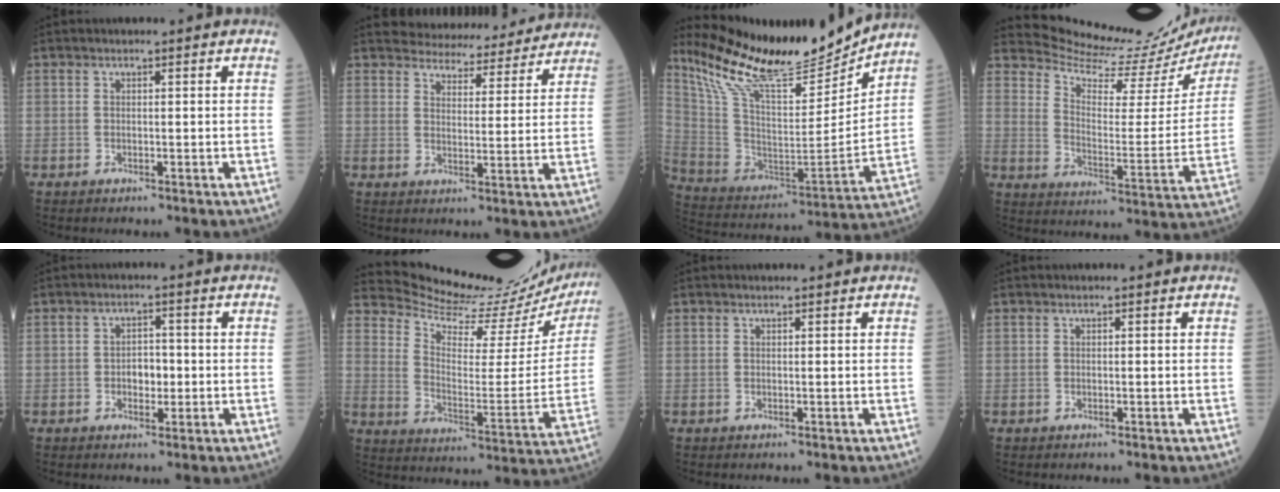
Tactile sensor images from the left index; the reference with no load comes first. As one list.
[{"total": 13.6, "force": [12.9, 3.5, 2.4], "torque": [-0.010, -0.002, 0.151]}, {"total": 21.3, "force": [19.0, 2.9, 9.1], "torque": [-0.176, -0.033, 0.322]}, {"total": 19.1, "force": [19.0, 1.6, 1.6], "torque": [-0.032, -0.097, 0.239]}, {"total": 3.1, "force": [-0.9, 1.8, 2.3], "torque": [-0.034, 0.002, -0.012]}, {"total": 21.5, "force": [21.2, 2.3, 3.3], "torque": [-0.067, -0.095, 0.275]}, {"total": 0.0}, {"total": 0.0}]